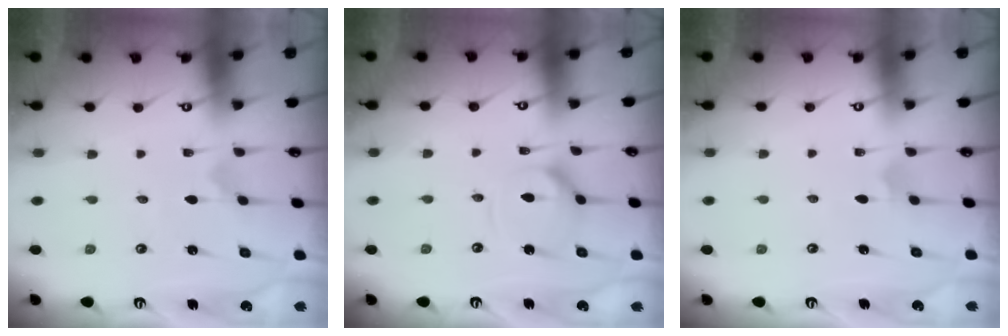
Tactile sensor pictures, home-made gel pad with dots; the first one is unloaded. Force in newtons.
{"total": 9.5, "press": 9.4, "slide": 0.9}
{"total": 3.0, "press": 3.0, "slide": 0.2}